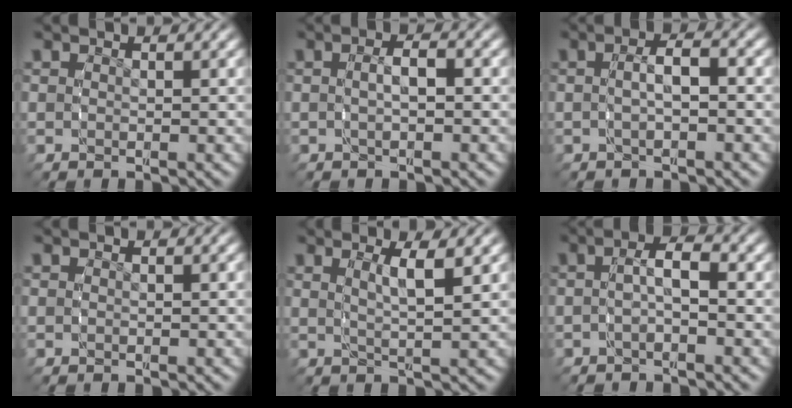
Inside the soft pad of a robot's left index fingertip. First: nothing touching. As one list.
[{"total": 2.3, "force": [-0.4, 1.2, 1.9], "torque": [-0.033, 0.001, -0.011]}, {"total": 2.8, "force": [-0.7, 1.2, 2.4], "torque": [-0.043, 0.005, -0.015]}, {"total": 0.0}, {"total": 2.9, "force": [1.1, 0.5, 2.6], "torque": [-0.053, -0.006, 0.020]}, {"total": 2.6, "force": [-0.7, 1.0, 2.3], "torque": [-0.042, 0.006, -0.016]}]